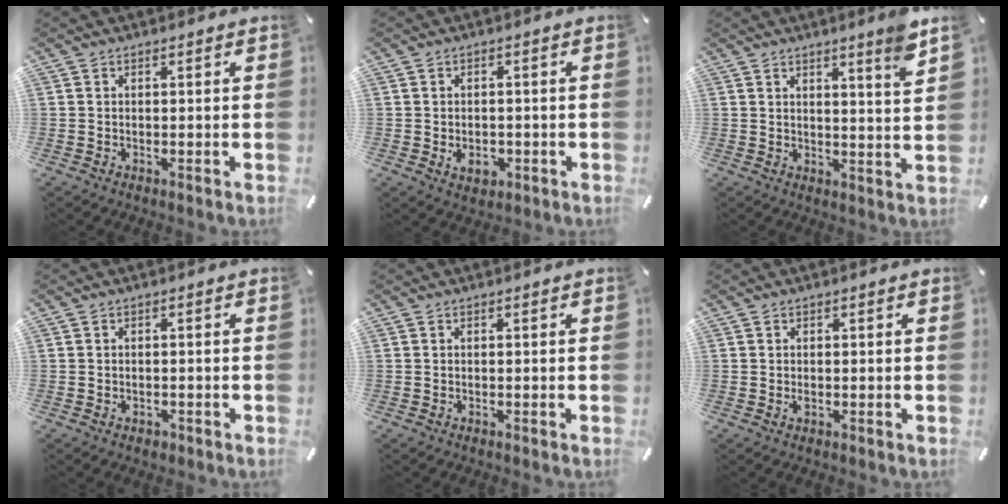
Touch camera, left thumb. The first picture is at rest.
{"total": 4.0, "force": [-1.2, 2.9, 2.5], "torque": [-0.040, 0.000, -0.022]}
{"total": 6.0, "force": [4.6, 0.0, 3.8], "torque": [-0.060, -0.031, 0.075]}
{"total": 1.0, "force": [-0.5, 0.8, 0.4], "torque": [-0.007, 0.002, -0.011]}
{"total": 0.0}
{"total": 0.7, "force": [-0.1, 0.5, 0.5], "torque": [-0.009, -0.002, -0.001]}